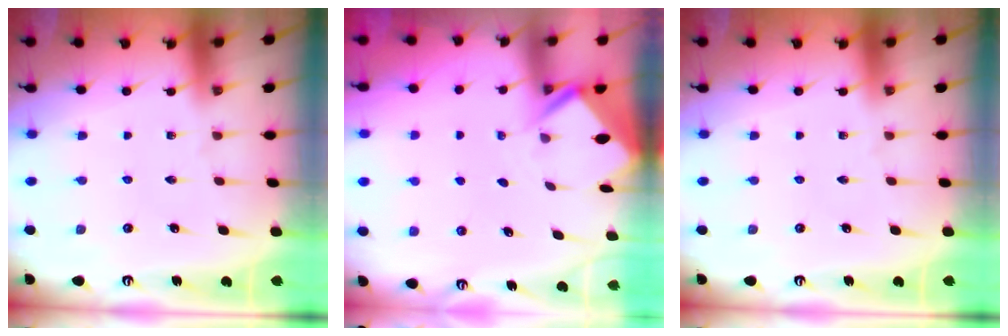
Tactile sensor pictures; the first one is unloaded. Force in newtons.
{"total": 2.4, "press": 2.4, "slide": 0.1}
{"total": 0.0}